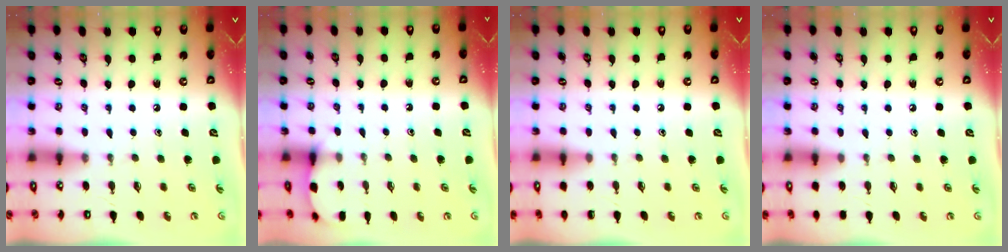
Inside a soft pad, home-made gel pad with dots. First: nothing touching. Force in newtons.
{"total": 3.8, "press": 3.8, "slide": 0.4}
{"total": 0.0}
{"total": 2.9, "press": 2.9, "slide": 0.5}